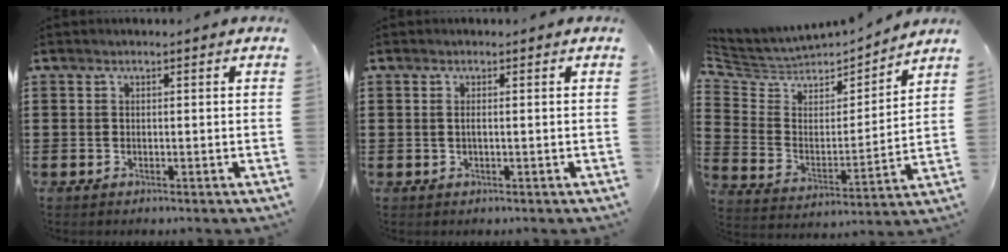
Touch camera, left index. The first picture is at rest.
{"total": 0.7, "force": [0.0, 0.0, 0.7], "torque": [-0.015, -0.002, -0.001]}
{"total": 4.7, "force": [4.4, 1.8, 0.2], "torque": [-0.041, -0.039, 0.069]}